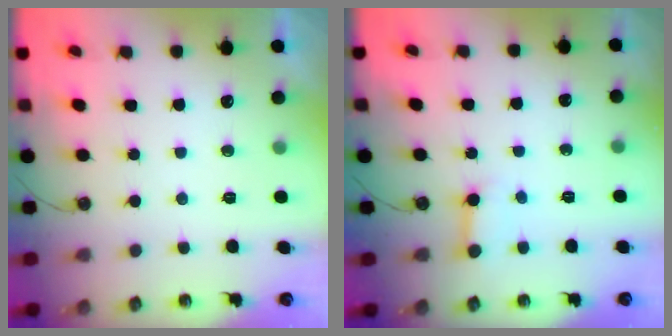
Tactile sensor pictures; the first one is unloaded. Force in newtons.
{"total": 4.4, "press": 4.4, "slide": 0.5}